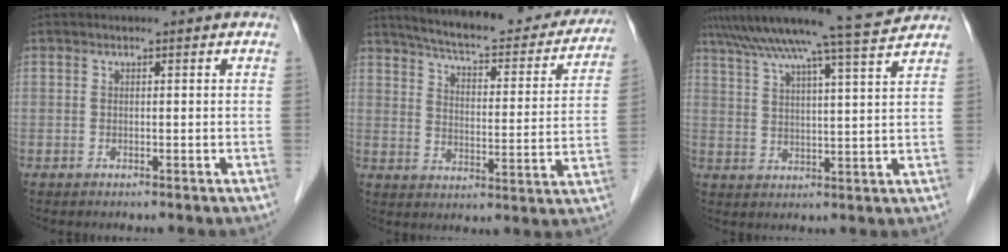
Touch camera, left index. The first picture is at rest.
{"total": 24.2, "force": [21.4, 5.2, 9.9], "torque": [-0.140, -0.022, 0.268]}
{"total": 14.6, "force": [12.8, -1.7, 6.8], "torque": [-0.122, 0.000, 0.184]}